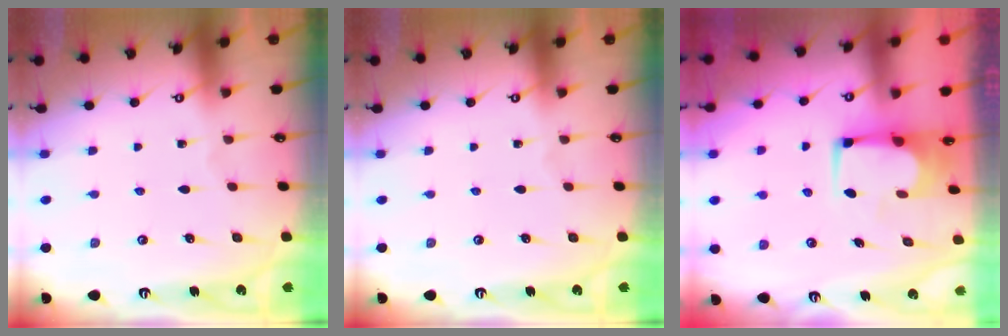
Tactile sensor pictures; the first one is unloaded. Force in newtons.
{"total": 0.0}
{"total": 2.9, "press": 2.9, "slide": 0.2}